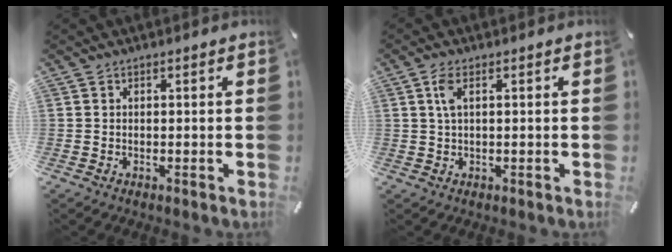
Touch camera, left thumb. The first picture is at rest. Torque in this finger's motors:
{"motor_torque": [0.18, 0.12, 0.02, -0.07, 0.19]}